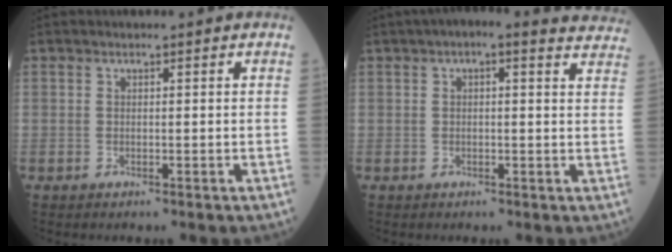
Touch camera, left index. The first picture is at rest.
{"total": 10.2, "force": [8.4, 2.5, 5.2], "torque": [-0.054, 0.014, 0.074]}